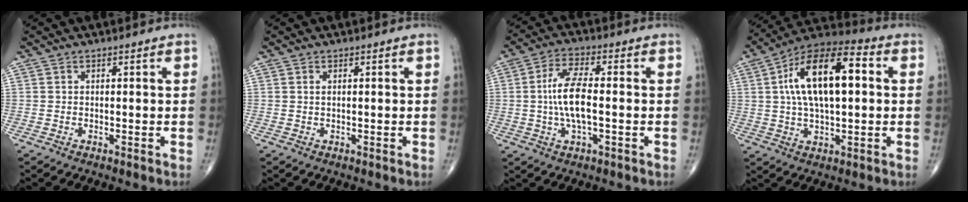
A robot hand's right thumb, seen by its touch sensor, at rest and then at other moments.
{"total": 0.5, "force": [0.2, 0.2, 0.5], "torque": [-0.014, 0.003, 0.005]}
{"total": 9.4, "force": [-0.4, 3.3, 8.8], "torque": [-0.185, 0.010, -0.012]}
{"total": 18.4, "force": [3.0, 8.2, 16.2], "torque": [-0.274, 0.026, 0.044]}